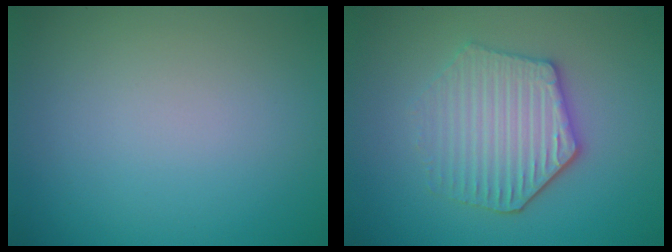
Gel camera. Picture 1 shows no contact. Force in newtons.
{"total": 4.4, "press": 4.0, "slide": 1.8}